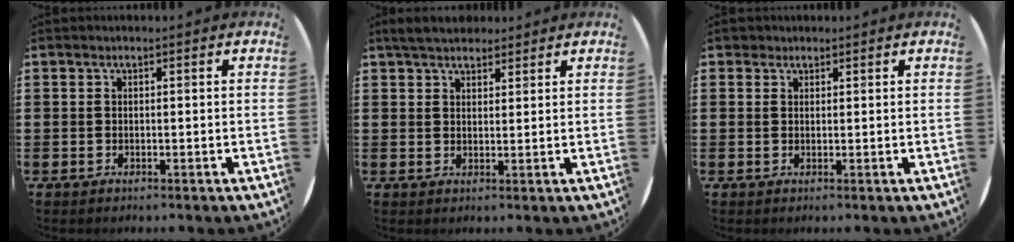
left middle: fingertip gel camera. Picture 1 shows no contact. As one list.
[{"total": 4.0, "force": [3.7, 1.2, 1.0], "torque": [-0.029, -0.003, 0.070]}, {"total": 1.2, "force": [1.0, 0.6, 0.1], "torque": [0.005, 0.001, 0.019]}]